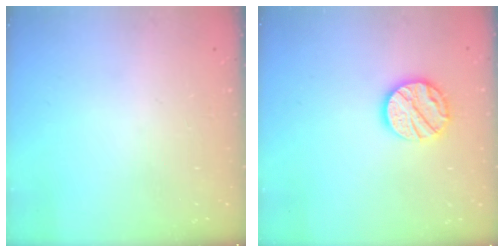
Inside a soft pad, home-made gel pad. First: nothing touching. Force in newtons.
{"total": 12.8, "press": 12.8, "slide": 1.1}